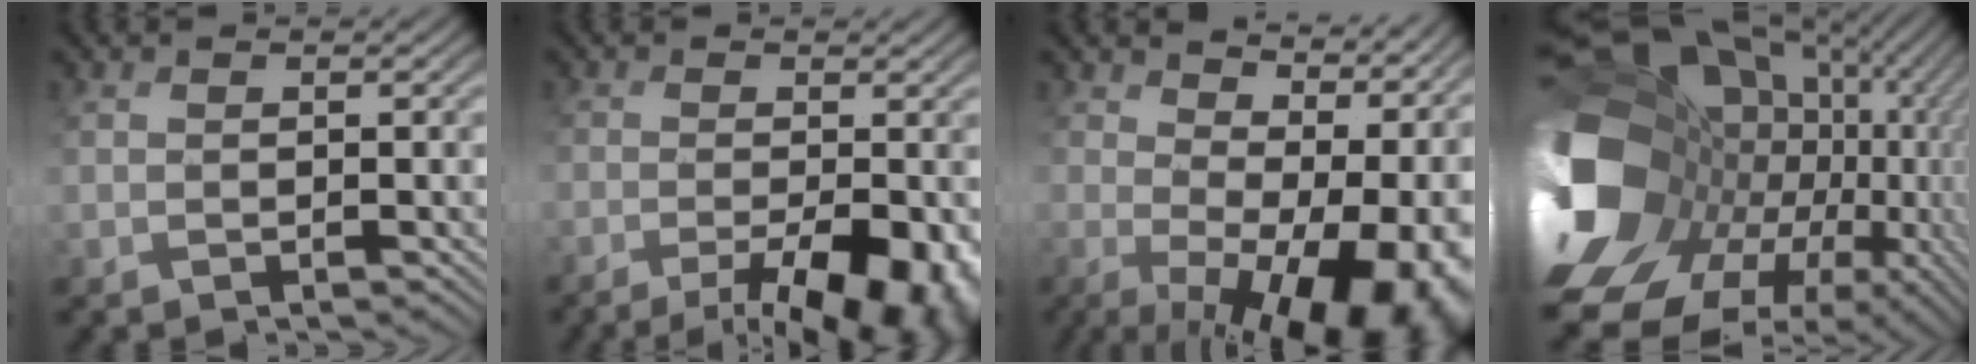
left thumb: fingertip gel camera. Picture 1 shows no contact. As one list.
[{"total": 9.8, "force": [-5.0, 3.3, 7.7], "torque": [-0.124, -0.011, -0.072]}, {"total": 16.5, "force": [1.2, 9.8, 13.2], "torque": [-0.150, -0.022, 0.058]}, {"total": 21.9, "force": [-2.8, 17.3, 13.1], "torque": [-0.301, -0.066, -0.024]}]